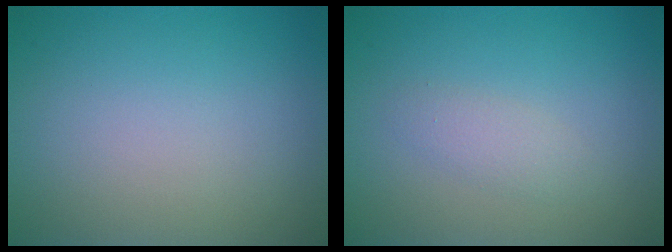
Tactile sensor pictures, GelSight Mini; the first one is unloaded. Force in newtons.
{"total": 1.4, "press": 1.4, "slide": 0.1}